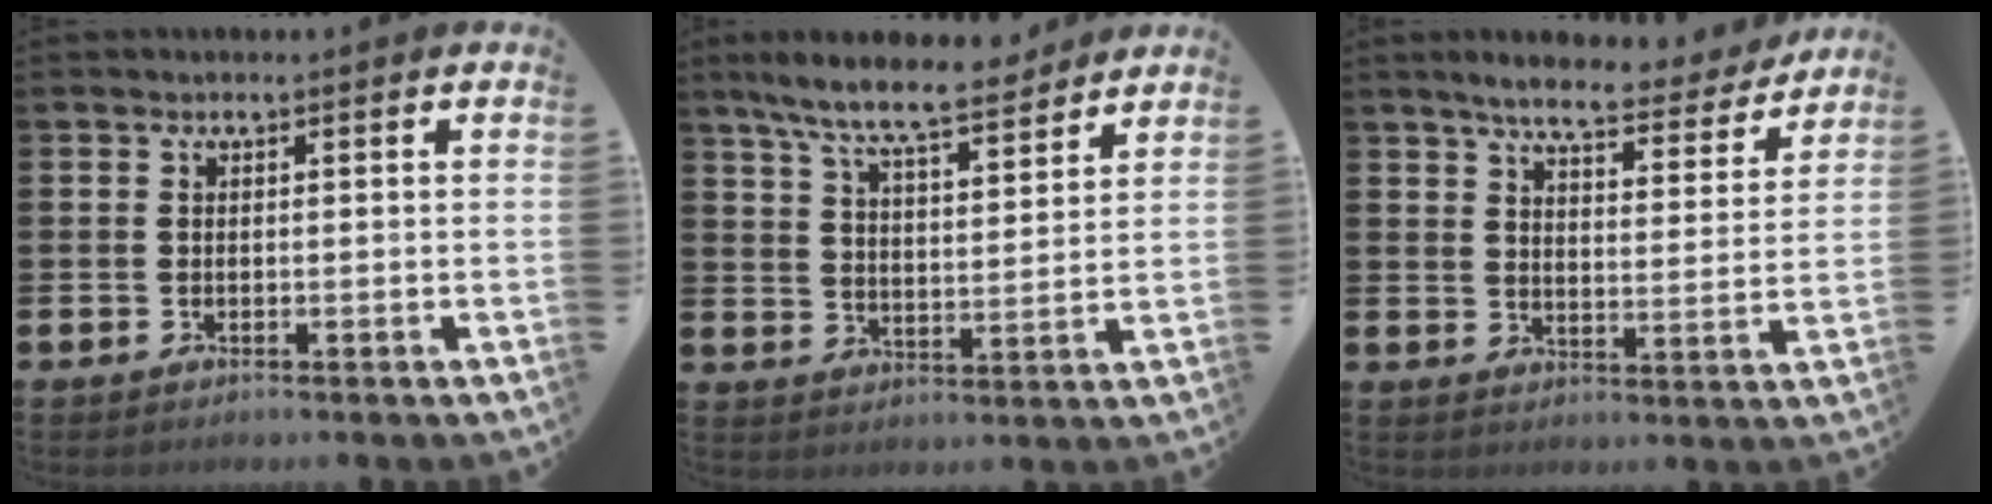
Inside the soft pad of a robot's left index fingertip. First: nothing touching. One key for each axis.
{"total": 8.6, "fx": 7.8, "fy": 1.2, "fz": 3.3, "tx": -0.092, "ty": -0.038, "tz": 0.139}
{"total": 6.5, "fx": 6.0, "fy": 1.1, "fz": 2.3, "tx": -0.052, "ty": -0.036, "tz": 0.097}